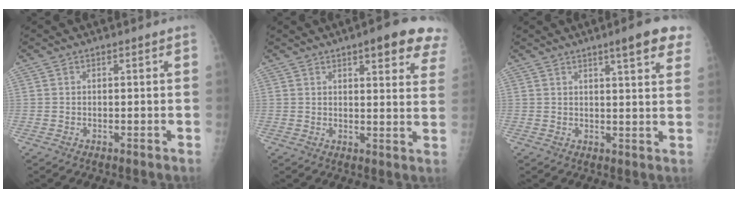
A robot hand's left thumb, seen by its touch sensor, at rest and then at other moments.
{"total": 13.4, "force": [8.4, 3.7, 9.7], "torque": [-0.090, -0.028, 0.089]}
{"total": 8.7, "force": [5.4, 1.3, 6.8], "torque": [-0.072, -0.018, 0.062]}